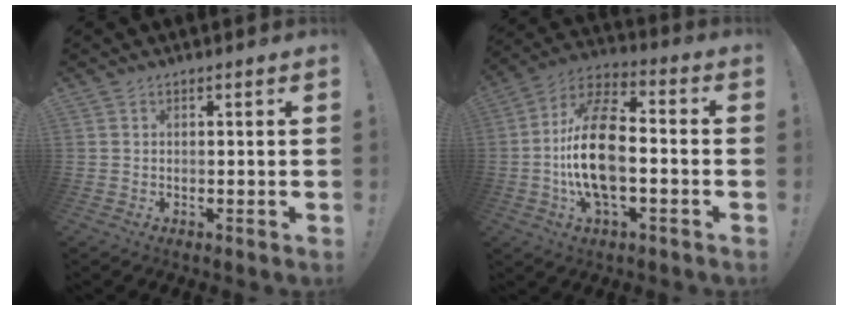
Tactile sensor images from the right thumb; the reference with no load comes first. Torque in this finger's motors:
{"motor_torque": [0.29, 0.57, 0.90, 0.20, 0.21]}